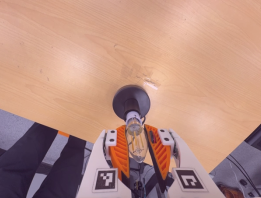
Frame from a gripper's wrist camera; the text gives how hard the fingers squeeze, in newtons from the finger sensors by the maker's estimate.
{"total": 13.4, "left": 13.2, "right": 13.5}